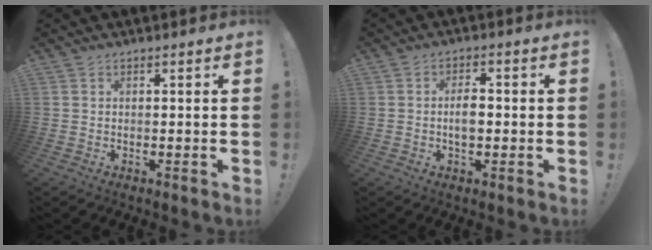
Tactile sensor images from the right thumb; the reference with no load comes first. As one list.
[{"total": 4.6, "force": [-0.7, 2.5, 3.8], "torque": [-0.060, 0.002, -0.019]}]